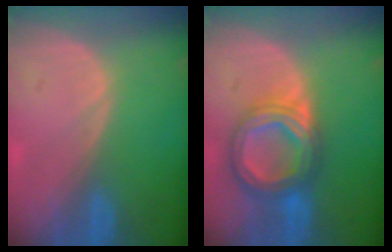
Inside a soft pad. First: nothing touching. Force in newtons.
{"total": 8.4, "press": 8.4, "slide": 0.7}